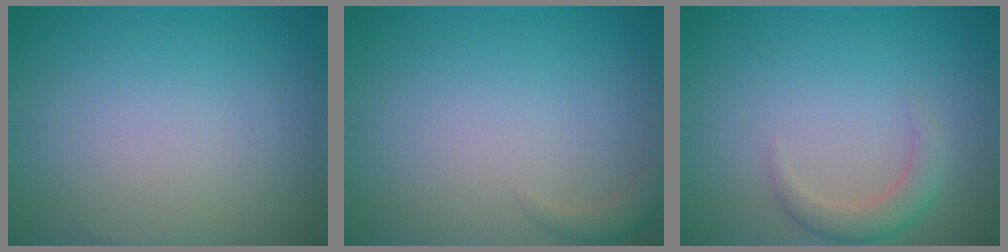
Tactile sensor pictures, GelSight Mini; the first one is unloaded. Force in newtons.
{"total": 1.4, "press": 1.4, "slide": 0.2}
{"total": 2.4, "press": 2.4, "slide": 0.2}